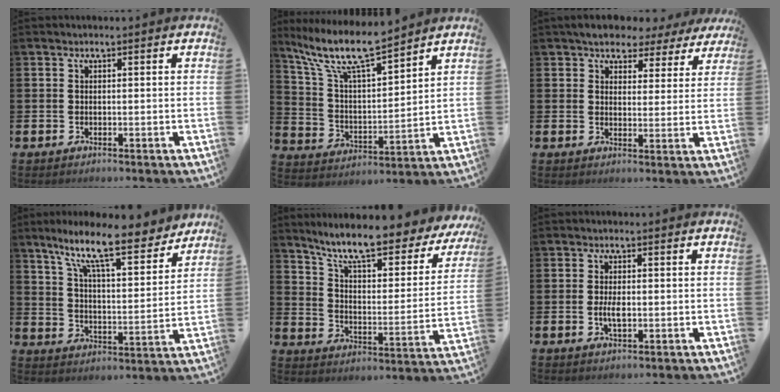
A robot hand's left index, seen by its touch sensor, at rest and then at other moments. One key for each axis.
{"total": 10.8, "fx": 9.3, "fy": 1.6, "fz": 5.2, "tx": -0.141, "ty": -0.049, "tz": 0.161}
{"total": 5.0, "fx": 4.2, "fy": 2.6, "fz": 0.7, "tx": -0.027, "ty": -0.024, "tz": 0.072}
{"total": 12.1, "fx": 9.9, "fy": 2.2, "fz": 6.7, "tx": -0.143, "ty": -0.054, "tz": 0.164}
{"total": 9.0, "fx": 7.9, "fy": 1.4, "fz": 4.2, "tx": -0.113, "ty": -0.058, "tz": 0.127}
{"total": 2.6, "fx": -0.2, "fy": 1.1, "fz": 2.3, "tx": -0.042, "ty": 0.000, "tz": -0.005}